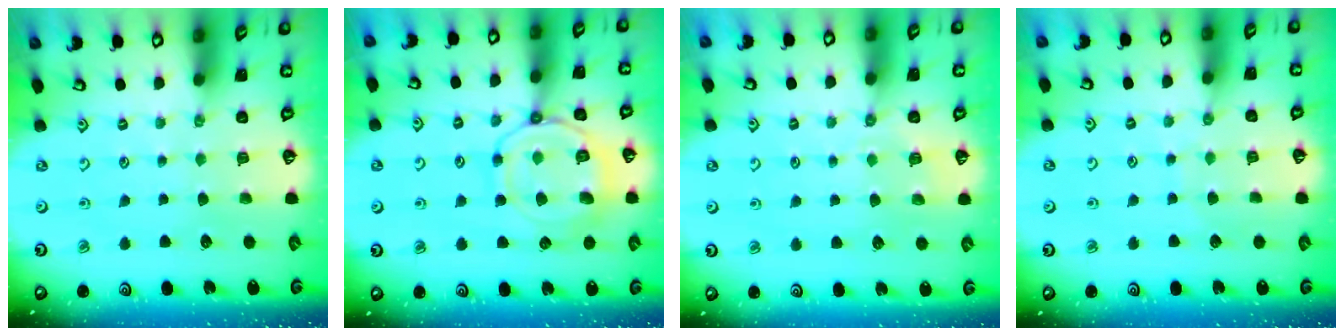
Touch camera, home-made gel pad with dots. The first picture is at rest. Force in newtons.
{"total": 13.6, "press": 13.6, "slide": 1.3}
{"total": 4.1, "press": 3.9, "slide": 1.2}
{"total": 4.4, "press": 4.4, "slide": 0.5}